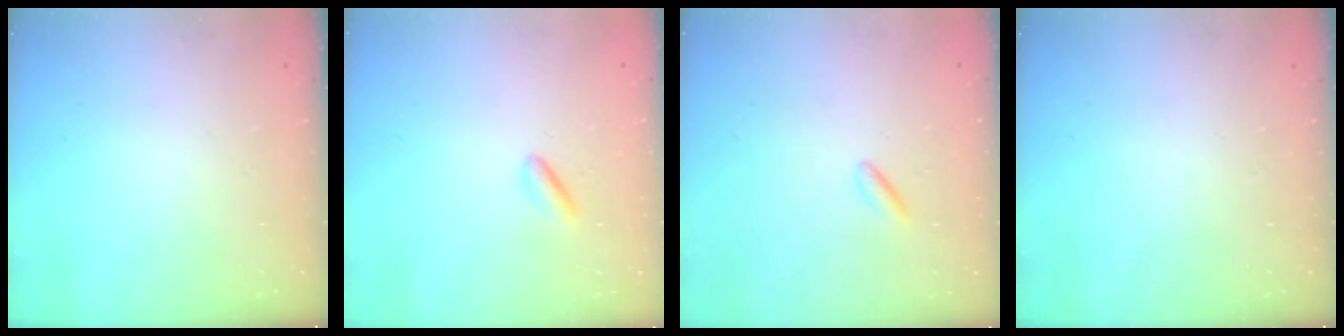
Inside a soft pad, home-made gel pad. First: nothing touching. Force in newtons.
{"total": 2.6, "press": 2.5, "slide": 0.9}
{"total": 0.8, "press": 0.7, "slide": 0.4}
{"total": 0.0}